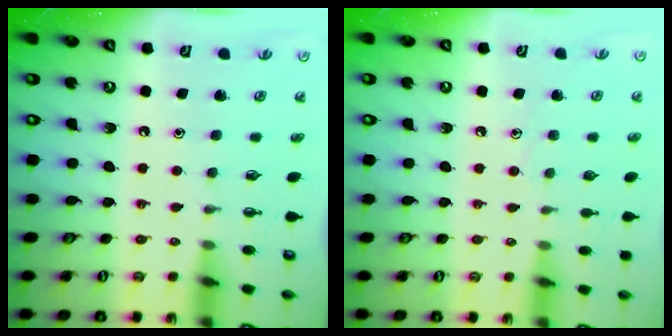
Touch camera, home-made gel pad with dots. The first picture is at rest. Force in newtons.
{"total": 3.5, "press": 3.5, "slide": 0.4}